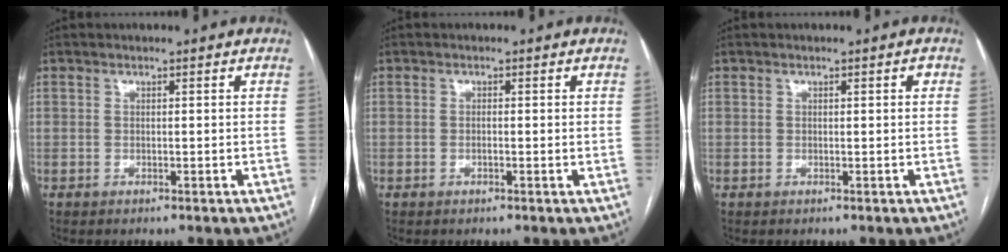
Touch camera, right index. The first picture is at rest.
{"total": 0.7, "force": [-0.1, 0.1, 0.7], "torque": [-0.013, 0.000, -0.002]}
{"total": 0.8, "force": [0.2, 0.2, 0.7], "torque": [-0.010, 0.003, 0.002]}